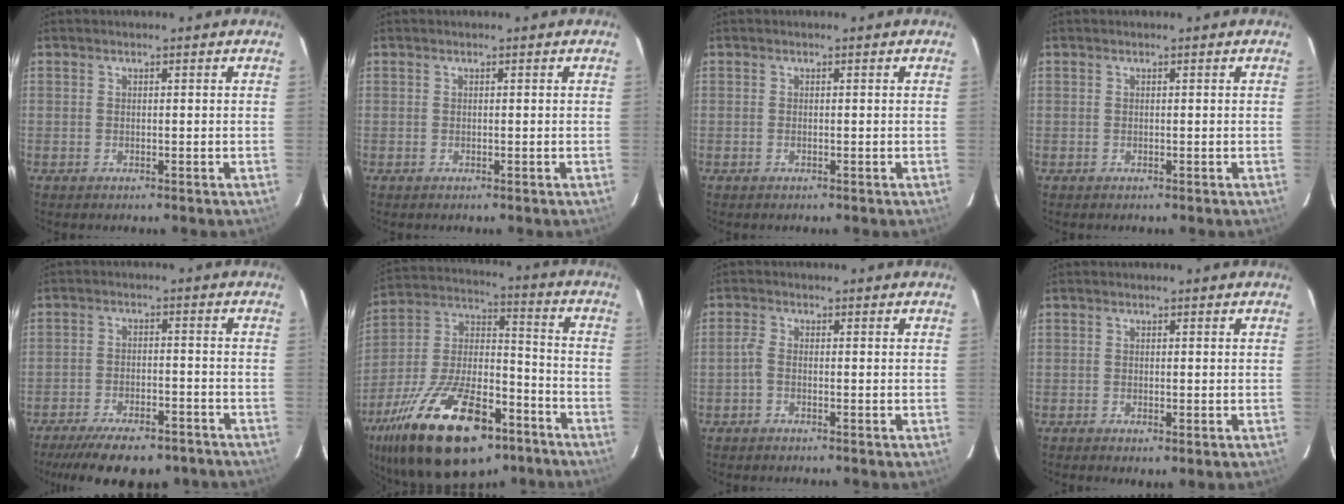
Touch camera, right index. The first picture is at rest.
{"total": 0.0}
{"total": 0.0}
{"total": 0.0}
{"total": 16.1, "force": [-12.9, 5.4, 8.0], "torque": [-0.167, -0.024, -0.184]}
{"total": 29.0, "force": [-16.9, 12.9, 19.7], "torque": [-0.376, -0.009, -0.269]}
{"total": 1.6, "force": [-0.7, 0.7, 1.3], "torque": [-0.034, 0.004, -0.020]}
{"total": 3.2, "force": [-1.8, 1.1, 2.4], "torque": [-0.049, -0.014, -0.025]}